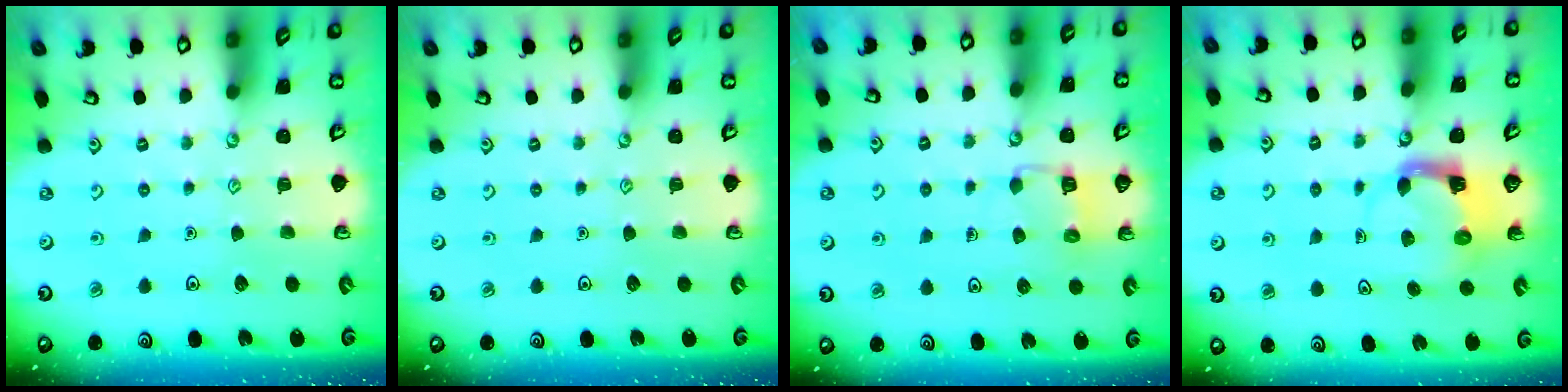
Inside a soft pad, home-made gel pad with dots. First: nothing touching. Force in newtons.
{"total": 0.0}
{"total": 5.5, "press": 5.5, "slide": 0.6}
{"total": 4.0, "press": 3.9, "slide": 0.8}